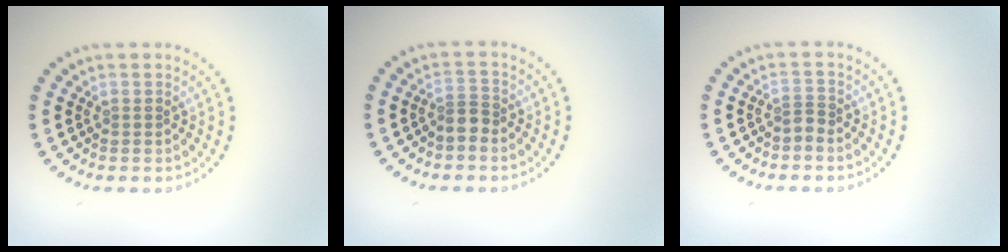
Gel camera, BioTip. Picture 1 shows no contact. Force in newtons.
{"total": 1.5, "press": 1.1, "slide": 1.0}
{"total": 0.9, "press": 0.5, "slide": 0.7}